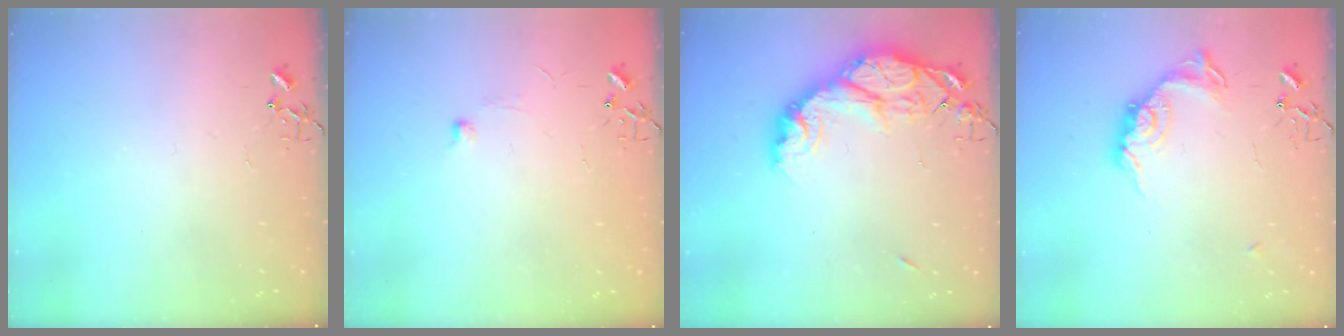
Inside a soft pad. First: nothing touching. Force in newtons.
{"total": 4.4, "press": 4.3, "slide": 0.6}
{"total": 15.3, "press": 15.2, "slide": 1.3}
{"total": 14.2, "press": 14.2, "slide": 0.6}